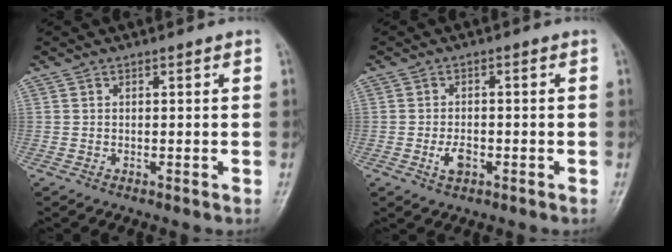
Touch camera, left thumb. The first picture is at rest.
{"total": 3.1, "force": [-1.2, 1.8, 2.2], "torque": [-0.039, 0.004, -0.021]}